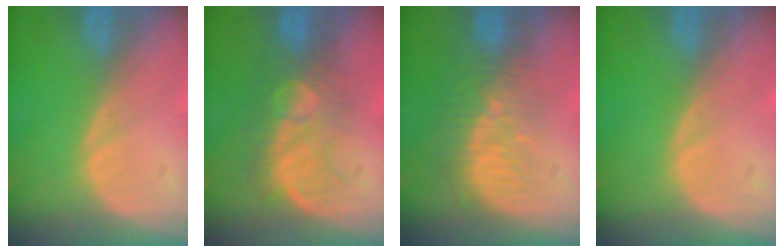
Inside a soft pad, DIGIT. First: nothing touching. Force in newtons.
{"total": 8.0, "press": 7.8, "slide": 1.9}
{"total": 8.2, "press": 7.2, "slide": 3.9}
{"total": 0.0}